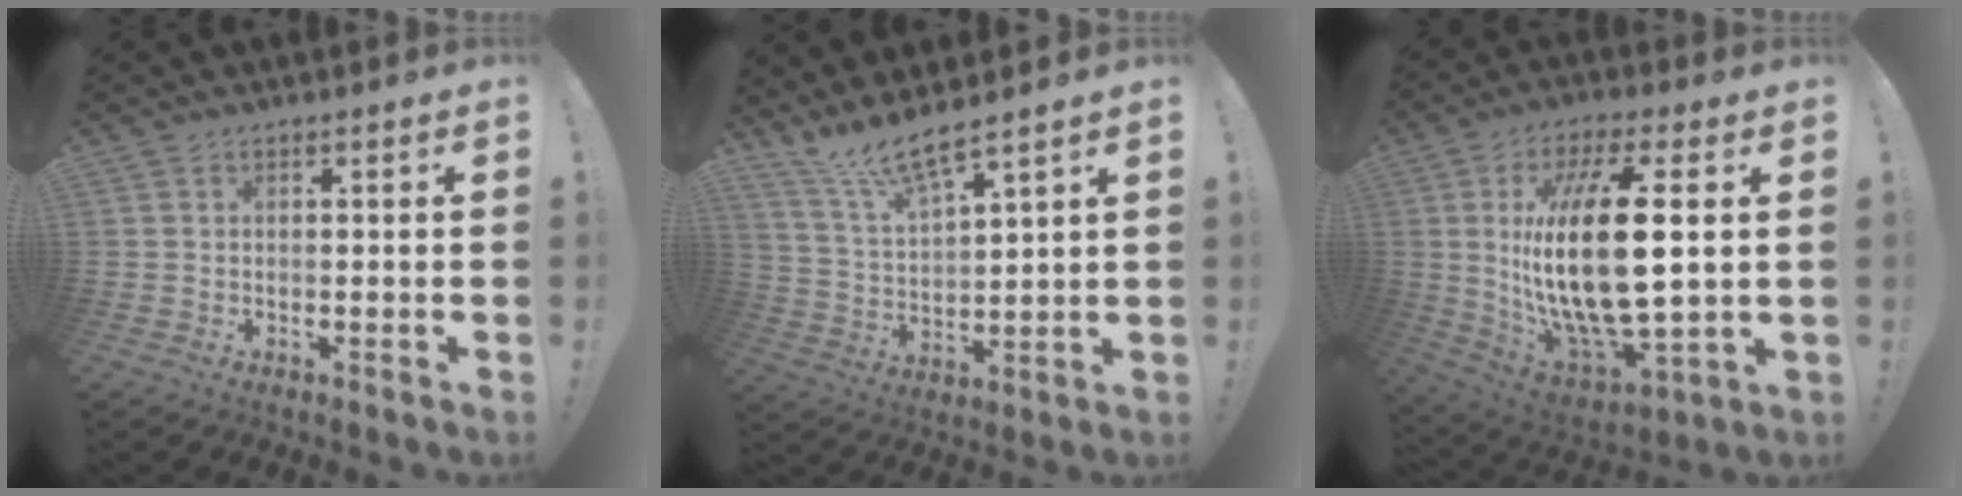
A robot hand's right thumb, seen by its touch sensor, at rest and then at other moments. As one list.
[{"total": 10.2, "force": [9.2, 0.7, 4.3], "torque": [-0.106, -0.059, 0.166]}, {"total": 24.7, "force": [2.7, 9.3, 22.7], "torque": [-0.466, -0.016, 0.038]}]